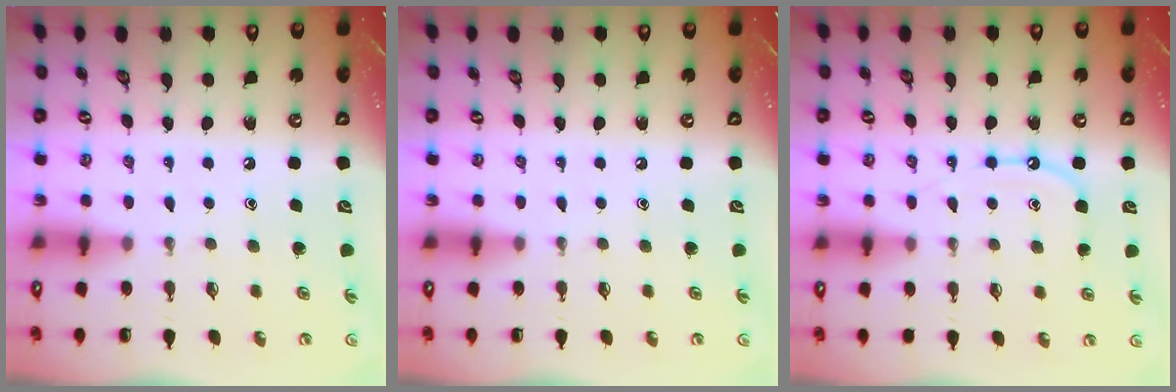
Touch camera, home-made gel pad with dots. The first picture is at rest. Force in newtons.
{"total": 0.0}
{"total": 9.4, "press": 9.3, "slide": 1.0}